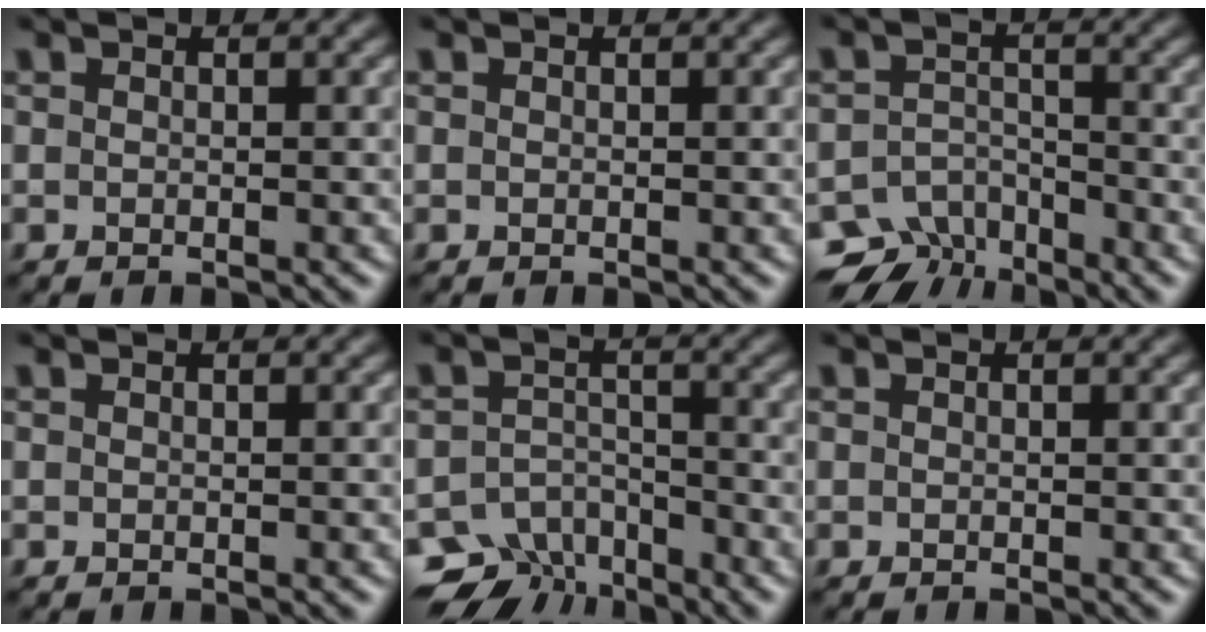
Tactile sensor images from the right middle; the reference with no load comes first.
{"total": 0.0}
{"total": 4.5, "force": [-3.9, 2.1, 0.6], "torque": [-0.001, -0.001, -0.069]}
{"total": 0.0}
{"total": 5.8, "force": [-4.9, 3.0, 0.9], "torque": [-0.006, -0.006, -0.079]}
{"total": 0.0}